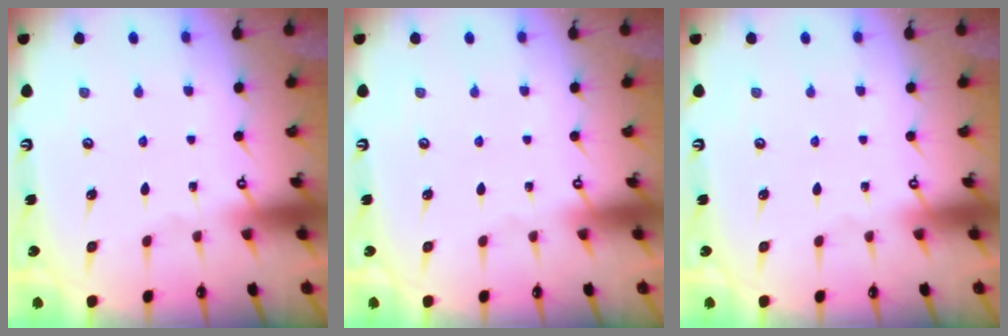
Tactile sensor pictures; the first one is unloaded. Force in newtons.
{"total": 0.0}
{"total": 0.0}